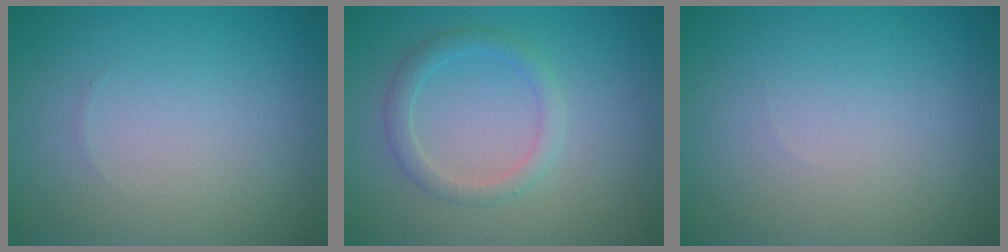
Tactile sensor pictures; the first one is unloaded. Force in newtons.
{"total": 2.0, "press": 2.0, "slide": 0.1}
{"total": 0.0}